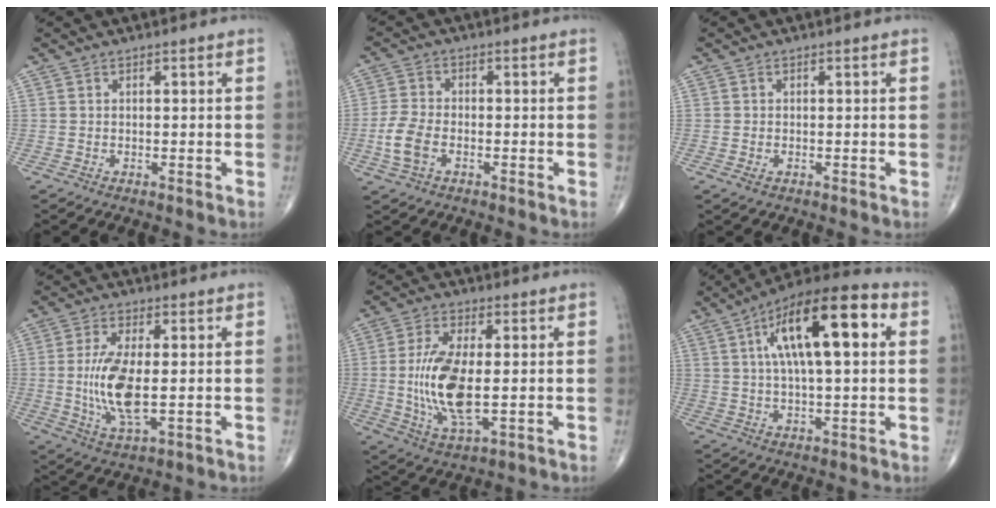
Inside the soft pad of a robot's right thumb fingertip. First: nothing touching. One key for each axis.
{"total": 6.1, "fx": -1.9, "fy": 3.6, "fz": 4.5, "tx": -0.103, "ty": 0.011, "tz": -0.042}
{"total": 1.2, "fx": -0.5, "fy": 0.7, "fz": 0.9, "tx": -0.017, "ty": 0.001, "tz": -0.008}
{"total": 10.9, "fx": -0.5, "fy": 4.1, "fz": 10.1, "tx": -0.209, "ty": -0.015, "tz": -0.006}
{"total": 13.0, "fx": -0.6, "fy": 5.2, "fz": 11.9, "tx": -0.246, "ty": -0.013, "tz": -0.007}
{"total": 19.5, "fx": 5.2, "fy": 6.8, "fz": 17.5, "tx": -0.275, "ty": 0.018, "tz": 0.075}